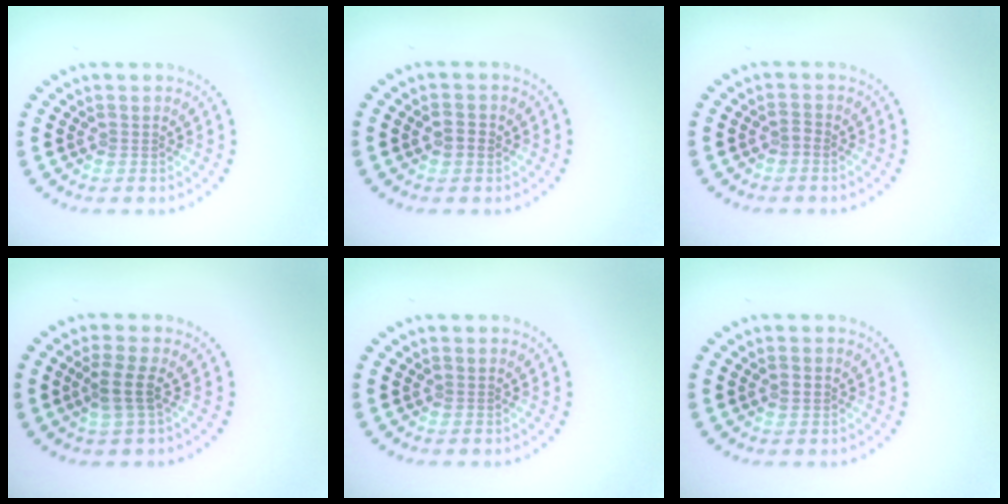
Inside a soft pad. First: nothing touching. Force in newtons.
{"total": 1.6, "press": 1.6, "slide": 0.2}
{"total": 0.6, "press": 0.5, "slide": 0.2}
{"total": 2.4, "press": 1.9, "slide": 1.4}
{"total": 0.0}
{"total": 1.1, "press": 1.1, "slide": 0.1}